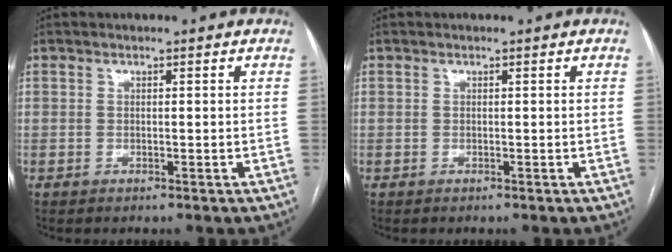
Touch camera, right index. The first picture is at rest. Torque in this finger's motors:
{"motor_torque": [0.00, 0.00, 0.00, 0.00]}